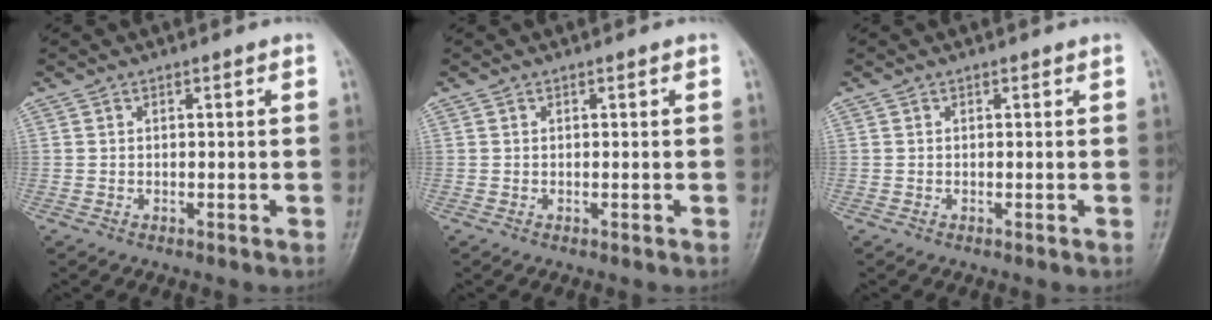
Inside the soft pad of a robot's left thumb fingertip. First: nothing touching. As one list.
[{"total": 0.0}, {"total": 0.0}]